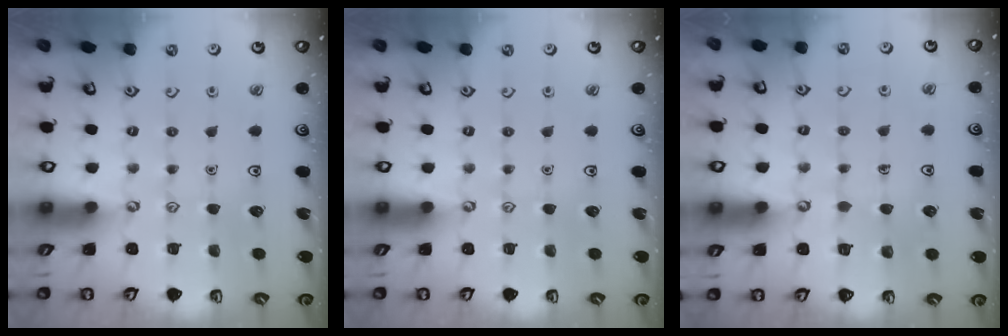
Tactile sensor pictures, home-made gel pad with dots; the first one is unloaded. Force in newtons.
{"total": 0.0}
{"total": 2.2, "press": 2.2, "slide": 0.0}